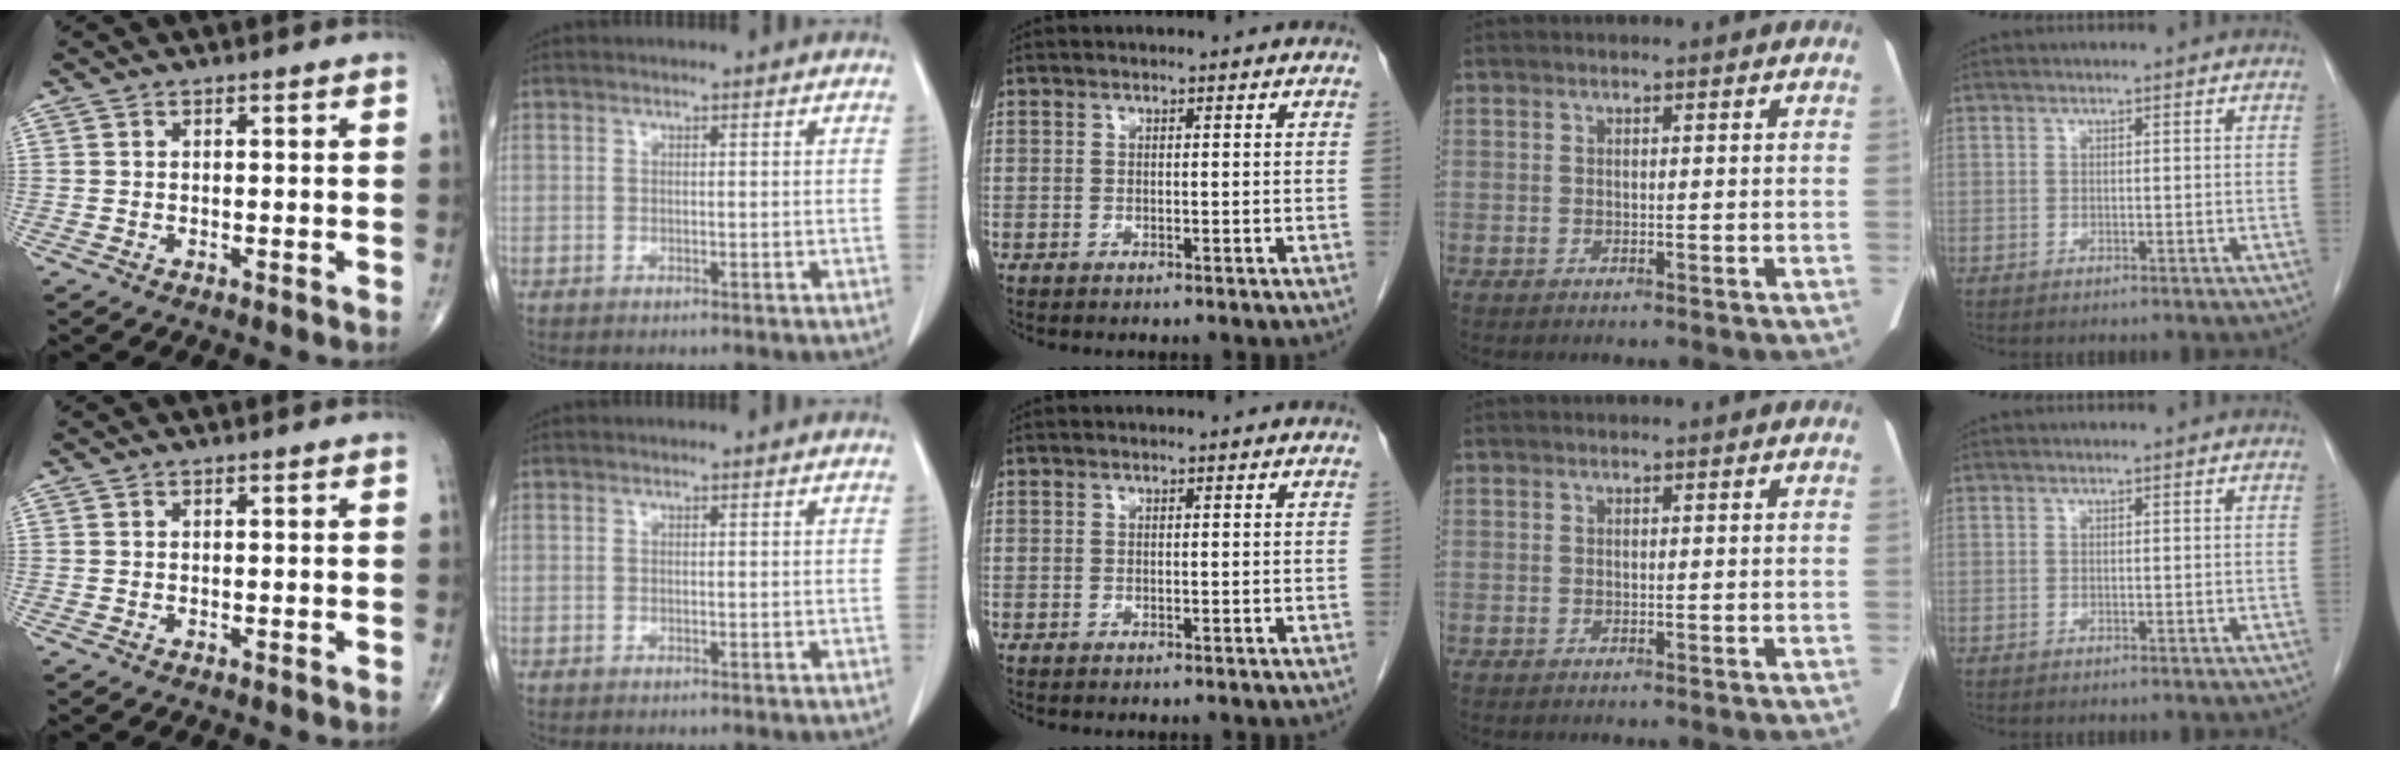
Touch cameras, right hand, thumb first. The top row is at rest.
{}